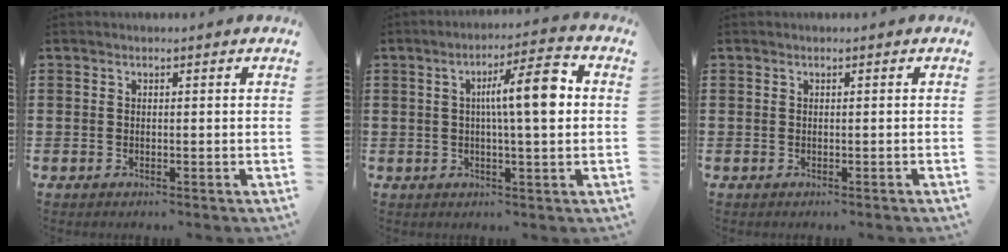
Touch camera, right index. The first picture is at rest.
{"total": 8.7, "force": [1.2, 1.5, 8.5], "torque": [-0.136, -0.003, 0.008]}
{"total": 0.0}